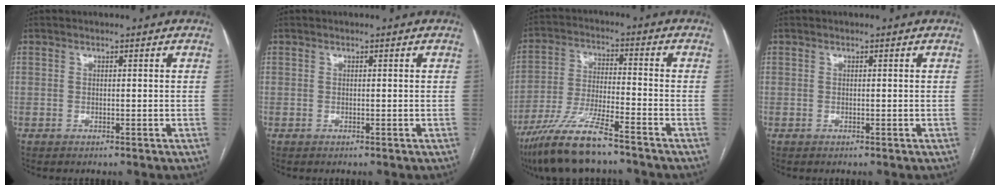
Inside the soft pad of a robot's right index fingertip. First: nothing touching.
{"total": 0.0}
{"total": 11.7, "force": [-9.0, 1.2, 7.4], "torque": [-0.149, -0.026, -0.165]}
{"total": 0.0}